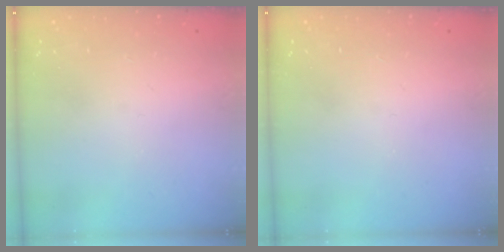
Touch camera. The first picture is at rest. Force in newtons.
{"total": 0.0}